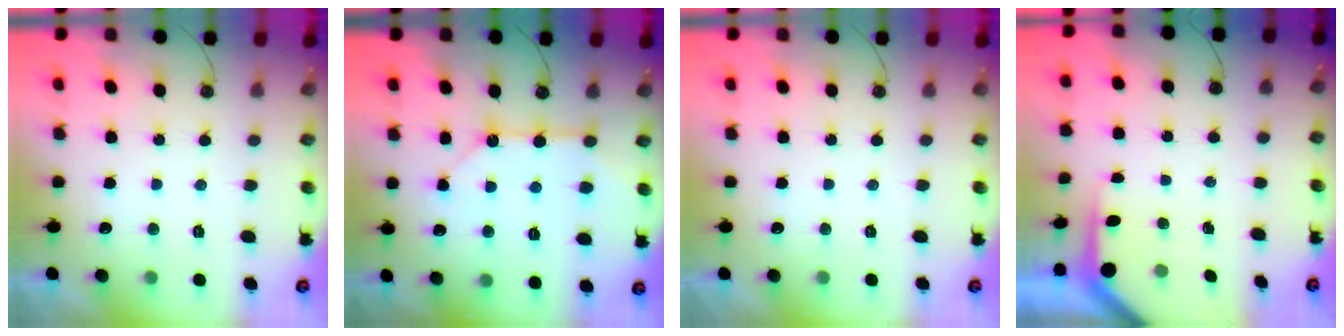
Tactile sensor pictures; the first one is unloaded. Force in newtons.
{"total": 11.3, "press": 11.2, "slide": 1.1}
{"total": 0.0}
{"total": 3.8, "press": 3.8, "slide": 0.4}